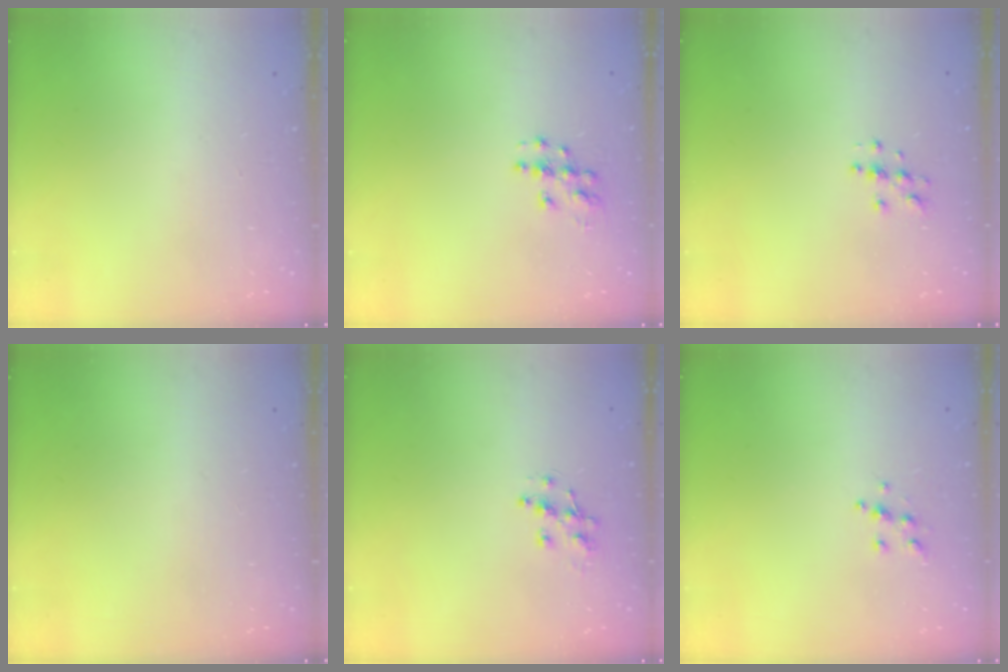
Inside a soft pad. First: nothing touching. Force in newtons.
{"total": 6.6, "press": 6.6, "slide": 0.3}
{"total": 4.6, "press": 4.6, "slide": 0.4}
{"total": 0.0}
{"total": 8.5, "press": 8.4, "slide": 0.6}
{"total": 5.6, "press": 5.6, "slide": 0.5}